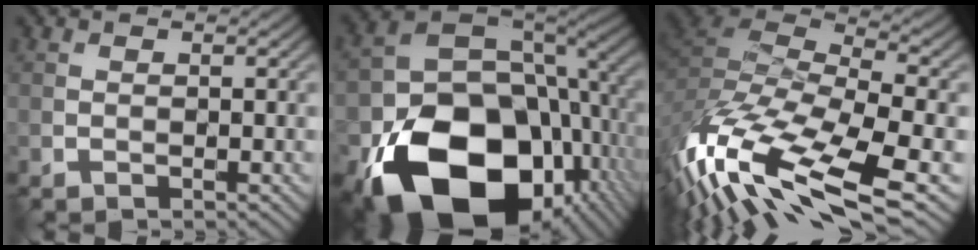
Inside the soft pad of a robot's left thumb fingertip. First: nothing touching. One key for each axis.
{"total": 21.4, "fx": -8.1, "fy": 14.8, "fz": 13.2, "tx": -0.274, "ty": -0.063, "tz": -0.101}
{"total": 17.6, "fx": -8.6, "fy": 6.6, "fz": 13.9, "tx": -0.334, "ty": -0.024, "tz": -0.141}